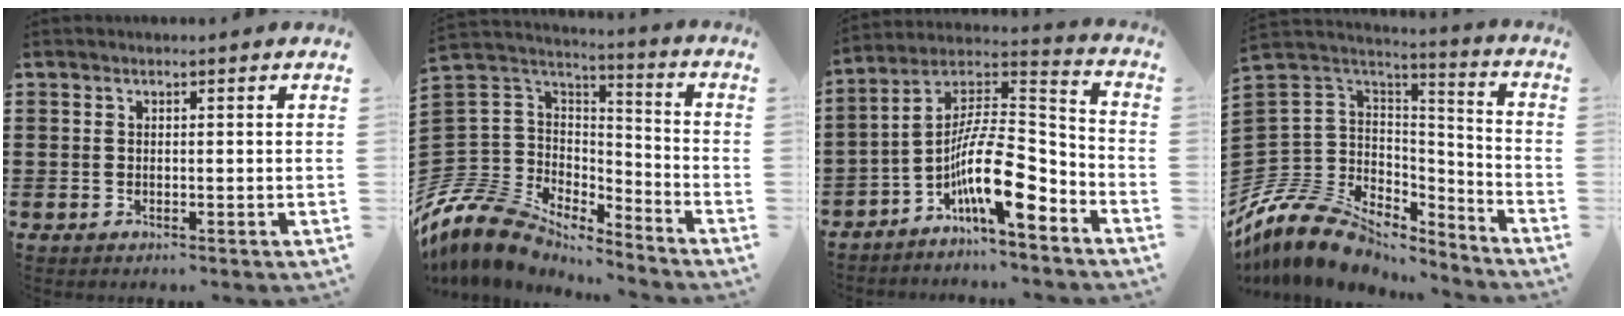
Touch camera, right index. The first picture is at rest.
{"total": 11.1, "force": [-8.6, 6.3, 2.8], "torque": [-0.112, 0.000, -0.176]}
{"total": 13.0, "force": [-6.3, 3.8, 10.8], "torque": [-0.210, -0.013, -0.123]}
{"total": 13.0, "force": [-8.5, 8.4, 5.1], "torque": [-0.141, 0.015, -0.156]}